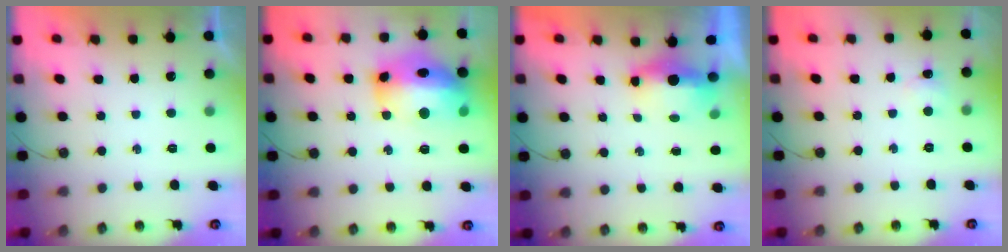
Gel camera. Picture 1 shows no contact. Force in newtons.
{"total": 20.2, "press": 20.1, "slide": 1.8}
{"total": 5.0, "press": 4.8, "slide": 1.3}
{"total": 3.9, "press": 3.8, "slide": 0.7}